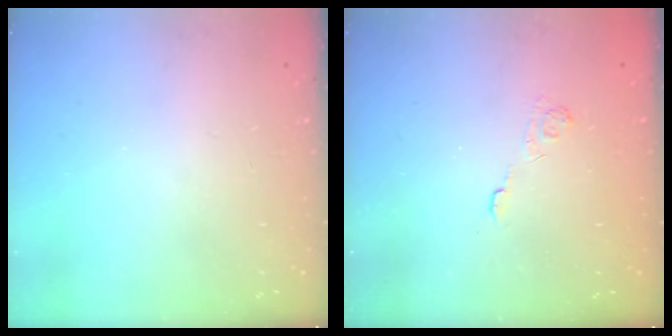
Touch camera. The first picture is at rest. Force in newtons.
{"total": 2.8, "press": 2.3, "slide": 1.5}